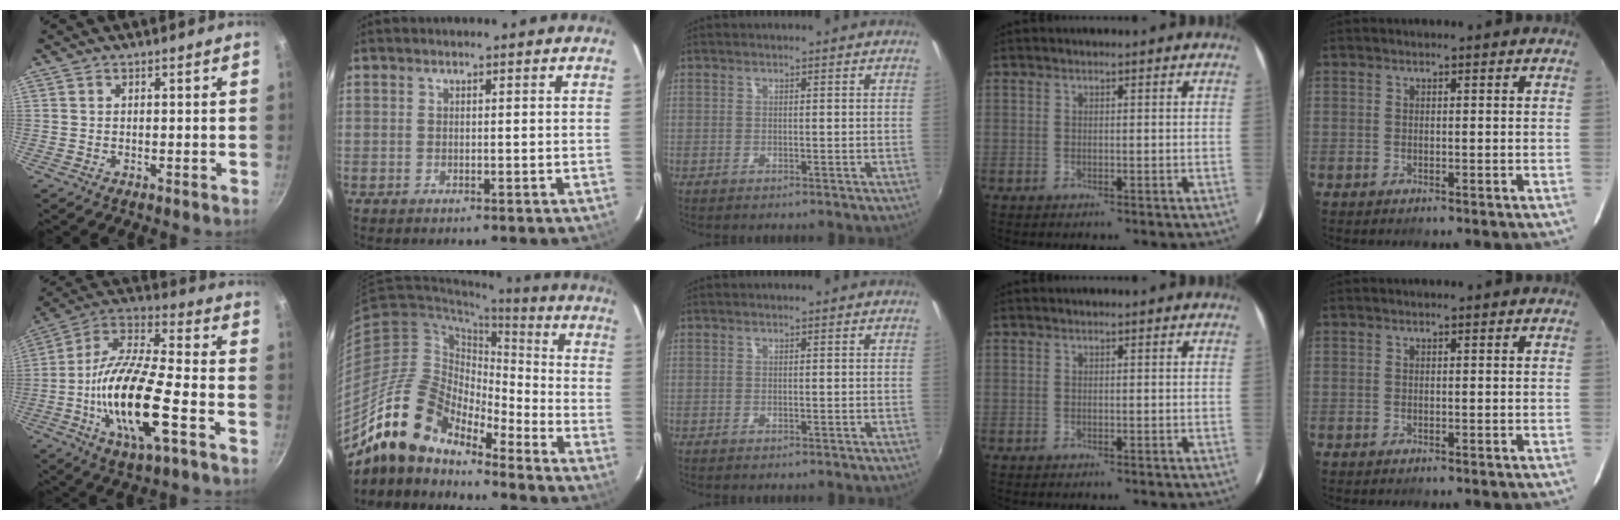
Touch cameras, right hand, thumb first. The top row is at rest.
{"thumb": {"total": 19.7, "force": [-5.9, 6.1, 17.8], "torque": [-0.339, 0.026, -0.126]}, "index": {"total": 17.2, "force": [-13.9, 6.4, 7.8], "torque": [-0.141, 0.000, -0.266]}}